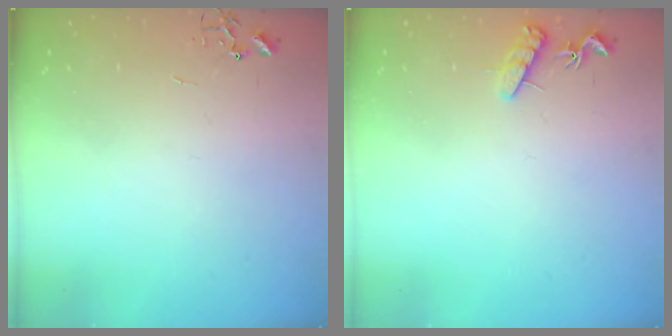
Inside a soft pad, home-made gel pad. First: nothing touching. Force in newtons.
{"total": 8.1, "press": 8.1, "slide": 0.6}